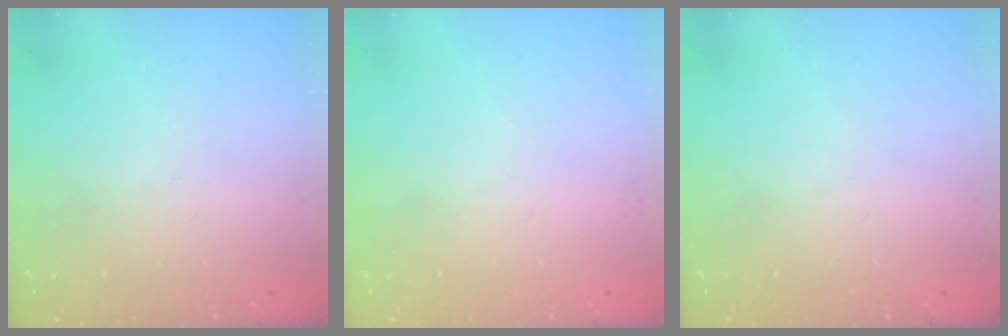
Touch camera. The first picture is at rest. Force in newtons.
{"total": 0.0}
{"total": 0.0}